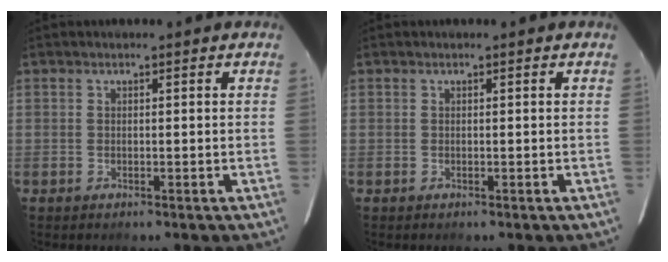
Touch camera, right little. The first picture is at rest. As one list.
[{"total": 0.0}]